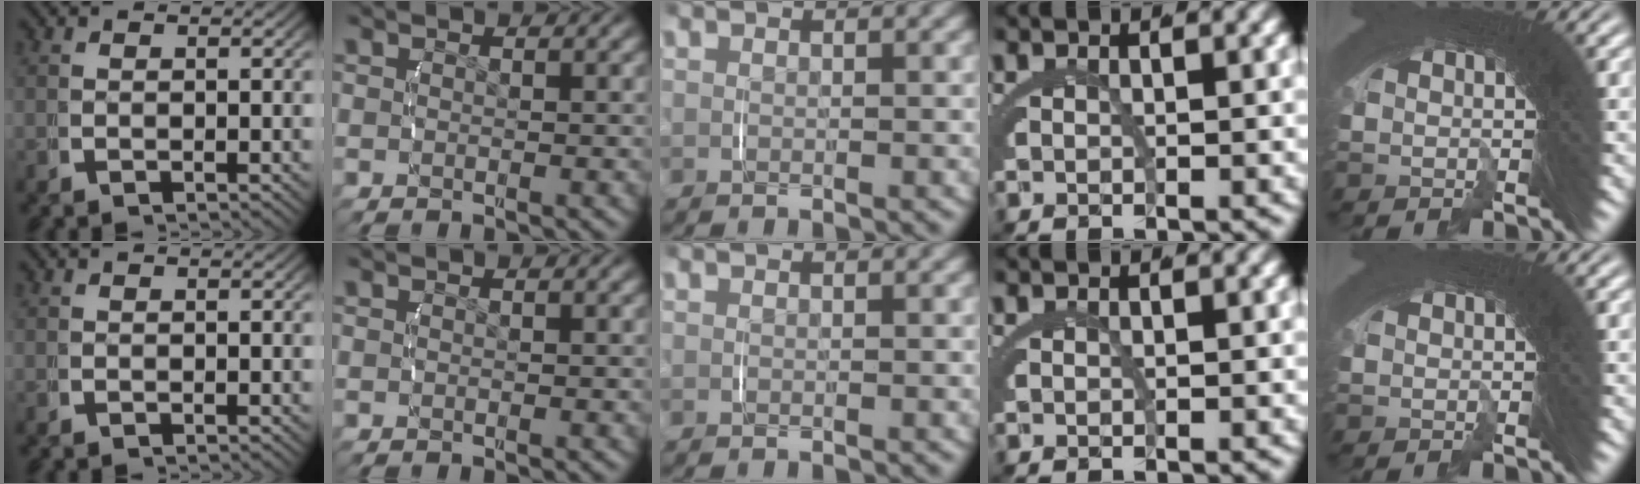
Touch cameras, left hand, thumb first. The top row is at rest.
{}